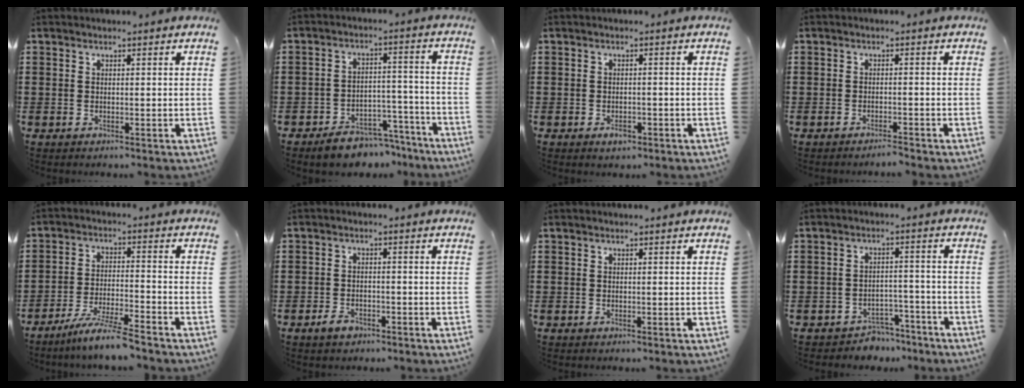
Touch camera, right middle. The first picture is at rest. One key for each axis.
{"total": 6.3, "fx": -5.8, "fy": 2.2, "fz": 1.4, "tx": -0.014, "ty": 0.029, "tz": -0.109}
{"total": 1.4, "fx": -0.9, "fy": 0.8, "fz": 0.8, "tx": -0.019, "ty": -0.002, "tz": -0.017}
{"total": 1.4, "fx": -1.4, "fy": -0.1, "fz": 0.3, "tx": -0.008, "ty": 0.000, "tz": -0.027}
{"total": 6.8, "fx": -6.0, "fy": -0.4, "fz": 3.2, "tx": -0.067, "ty": -0.017, "tz": -0.115}
{"total": 2.2, "fx": -1.6, "fy": 1.1, "fz": 0.9, "tx": -0.020, "ty": 0.002, "tz": -0.032}
{"total": 0.0}
{"total": 3.9, "fx": -3.8, "fy": 0.9, "fz": 0.1, "tx": -0.009, "ty": 0.008, "tz": -0.081}